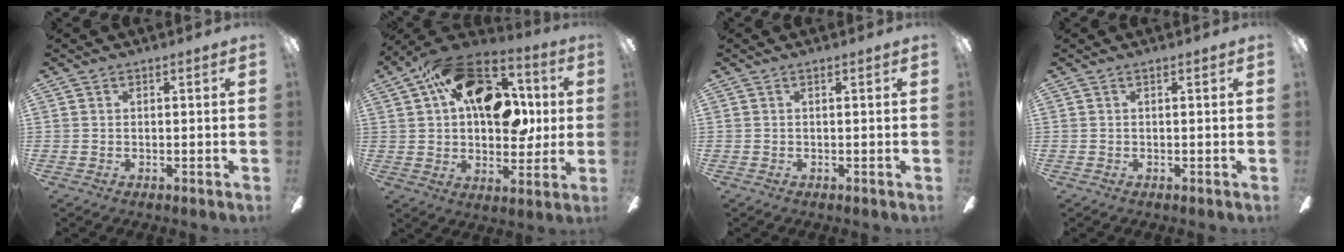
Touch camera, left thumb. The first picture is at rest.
{"total": 23.0, "force": [7.3, 14.1, 16.6], "torque": [-0.246, -0.012, 0.125]}
{"total": 0.0}
{"total": 0.0}